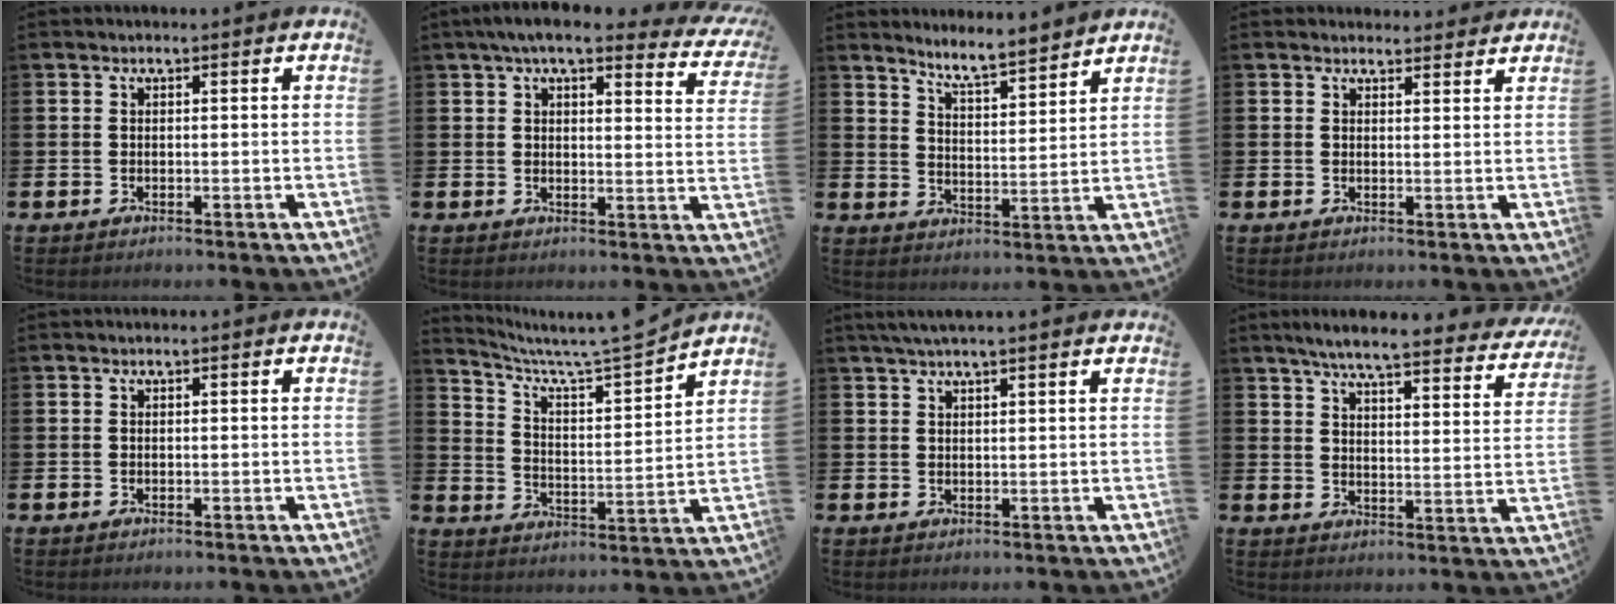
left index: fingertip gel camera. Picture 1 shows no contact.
{"total": 6.2, "force": [5.2, 1.4, 3.1], "torque": [-0.055, -0.020, 0.088]}
{"total": 6.1, "force": [5.9, 0.1, 1.2], "torque": [-0.040, -0.042, 0.104]}
{"total": 2.1, "force": [2.1, 0.6, -0.1], "torque": [0.009, -0.010, 0.036]}
{"total": 0.0}
{"total": 7.5, "force": [7.0, 0.2, 2.8], "torque": [-0.078, -0.060, 0.113]}
{"total": 2.7, "force": [2.3, 0.0, 1.4], "torque": [-0.028, -0.001, 0.042]}
{"total": 6.4, "force": [5.7, 0.5, 2.9], "torque": [-0.071, -0.037, 0.093]}